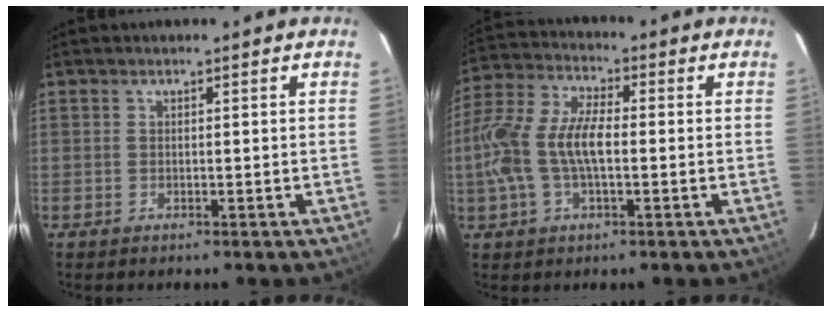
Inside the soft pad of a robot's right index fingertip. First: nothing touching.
{"total": 12.9, "force": [-1.3, 5.7, 11.5], "torque": [-0.250, 0.012, -0.027]}